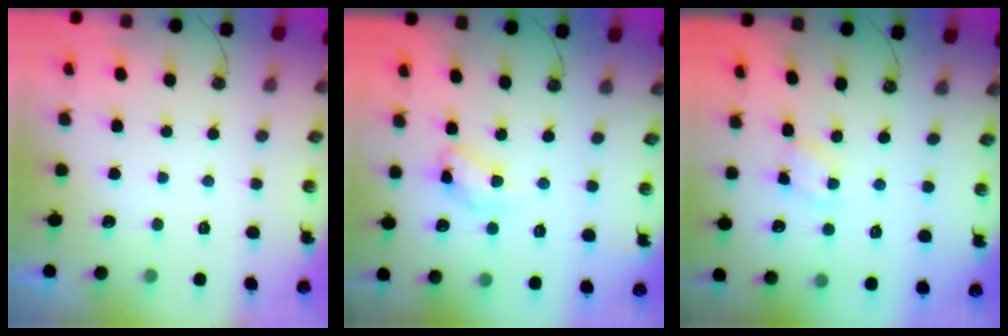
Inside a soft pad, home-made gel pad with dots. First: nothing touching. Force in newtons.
{"total": 11.9, "press": 11.9, "slide": 0.8}
{"total": 2.1, "press": 2.1, "slide": 0.3}